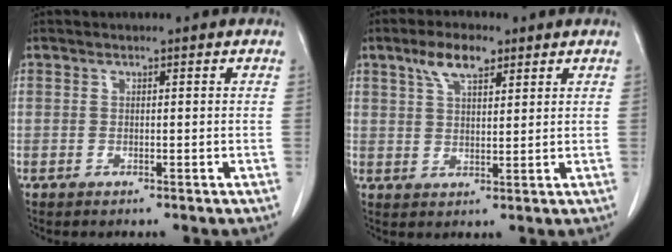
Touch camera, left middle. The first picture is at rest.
{"total": 5.7, "force": [3.5, 2.1, 3.9], "torque": [-0.080, 0.011, 0.065]}